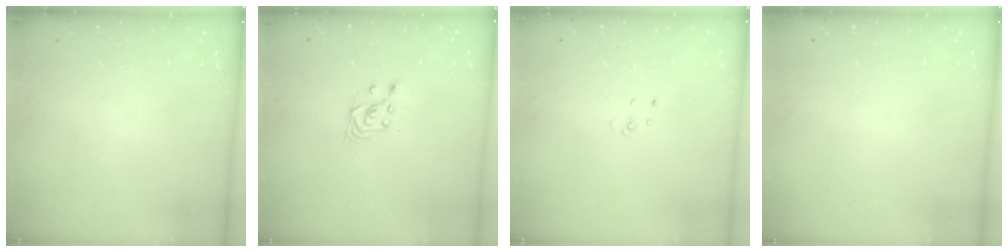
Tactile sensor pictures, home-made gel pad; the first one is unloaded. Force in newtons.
{"total": 3.6, "press": 3.2, "slide": 1.6}
{"total": 2.7, "press": 2.7, "slide": 0.3}
{"total": 0.0}